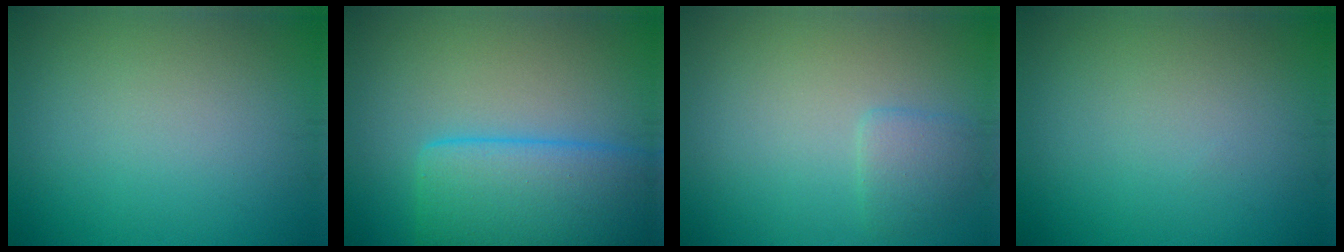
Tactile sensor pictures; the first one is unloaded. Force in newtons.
{"total": 8.1, "press": 8.1, "slide": 0.3}
{"total": 1.6, "press": 1.6, "slide": 0.1}
{"total": 0.0}